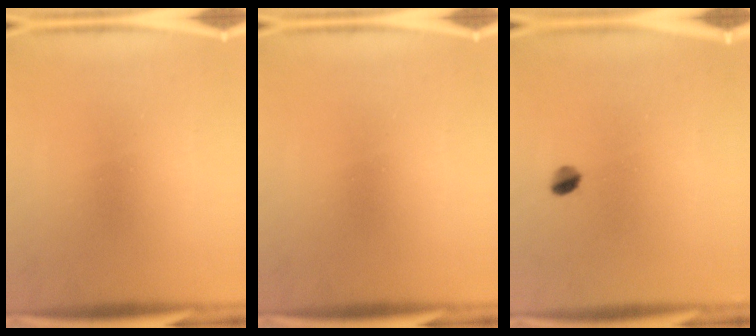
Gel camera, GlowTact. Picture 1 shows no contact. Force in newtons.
{"total": 0.0}
{"total": 2.5}